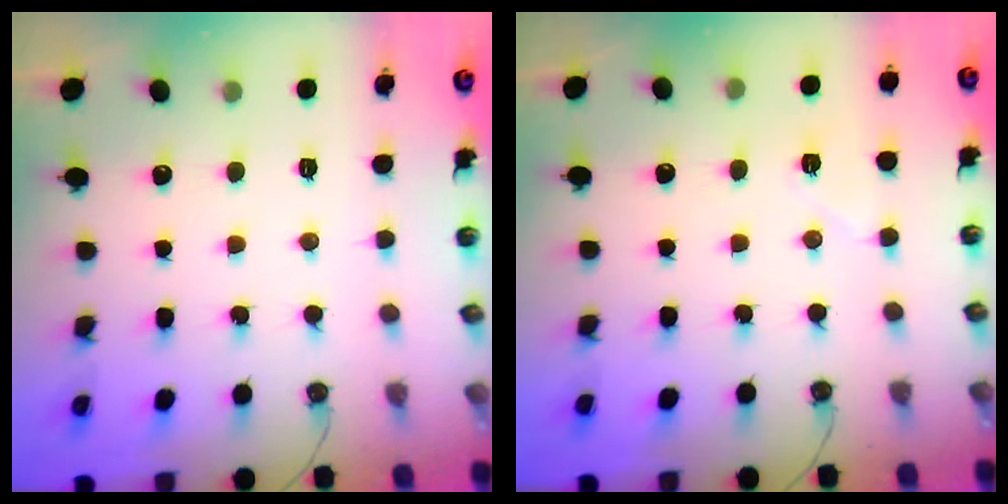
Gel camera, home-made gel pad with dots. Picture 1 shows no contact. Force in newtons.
{"total": 5.9, "press": 5.6, "slide": 2.0}